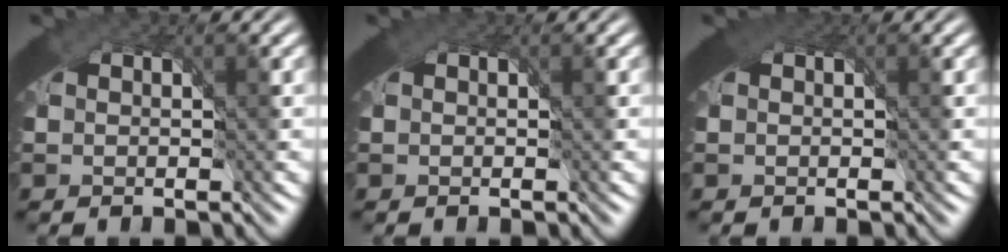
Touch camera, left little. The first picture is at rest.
{"total": 0.0}
{"total": 1.4, "force": [0.8, 0.8, 0.8], "torque": [-0.015, -0.002, 0.012]}